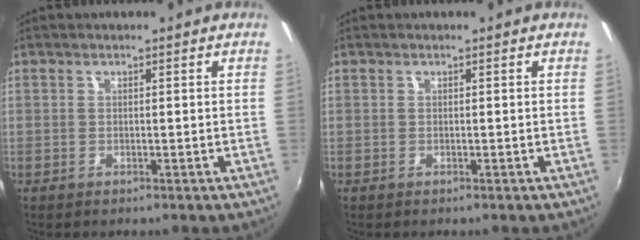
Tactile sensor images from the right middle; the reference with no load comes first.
{"total": 0.0}